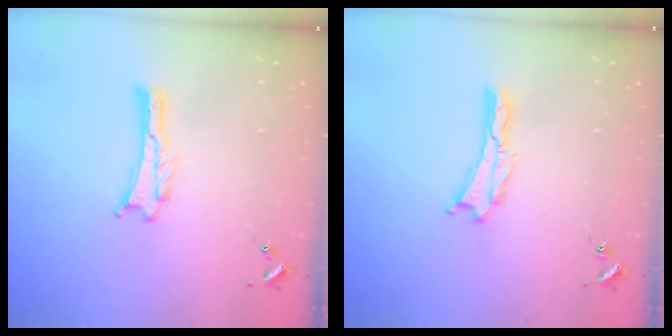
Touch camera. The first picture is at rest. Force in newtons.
{"total": 0.0}